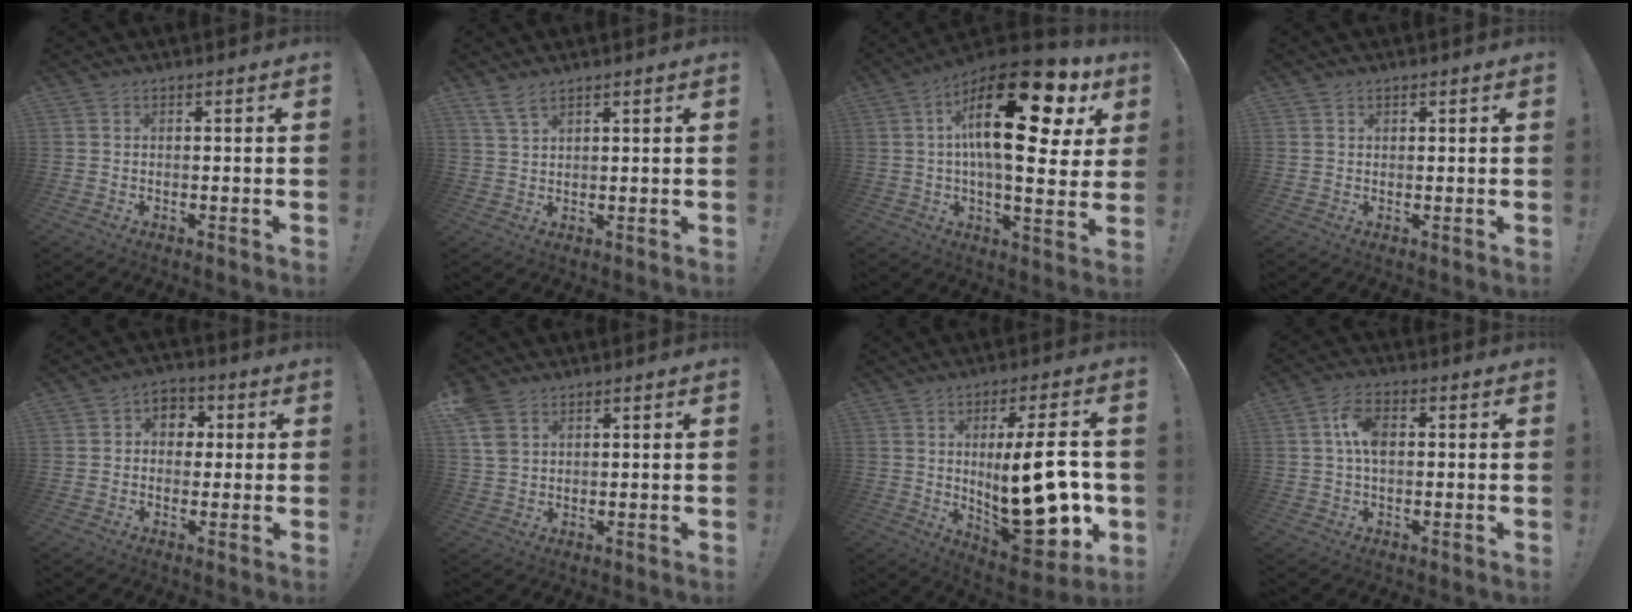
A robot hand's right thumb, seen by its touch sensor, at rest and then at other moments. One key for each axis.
{"total": 4.9, "fx": 3.8, "fy": 1.8, "fz": 2.4, "tx": -0.039, "ty": -0.018, "tz": 0.071}
{"total": 26.7, "fx": 8.5, "fy": 9.8, "fz": 23.4, "tx": -0.367, "ty": -0.049, "tz": 0.137}
{"total": 1.0, "fx": 0.8, "fy": 0.7, "fz": 0.2, "tx": 0.002, "ty": -0.002, "tz": 0.014}
{"total": 5.9, "fx": 0.2, "fy": 5.4, "fz": 2.4, "tx": -0.027, "ty": 0.008, "tz": 0.008}
{"total": 6.1, "fx": 3.4, "fy": 4.0, "fz": 3.1, "tx": -0.057, "ty": -0.010, "tz": 0.066}
{"total": 24.3, "fx": -0.9, "fy": 8.9, "fz": 22.6, "tx": -0.331, "ty": -0.010, "tz": -0.005}
{"total": 7.4, "fx": 1.0, "fy": 4.2, "fz": 5.9, "tx": -0.110, "ty": 0.004, "tz": 0.015}